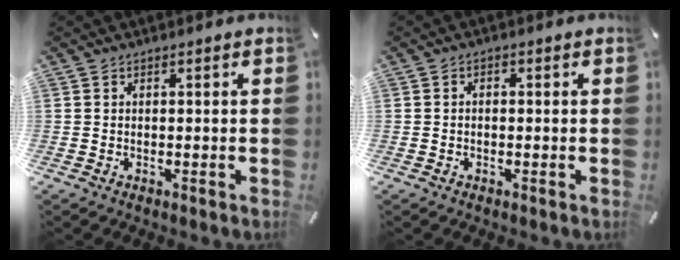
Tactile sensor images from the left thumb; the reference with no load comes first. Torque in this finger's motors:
{"motor_torque": [-0.18, -0.60, 0.11, 0.10, -0.02]}